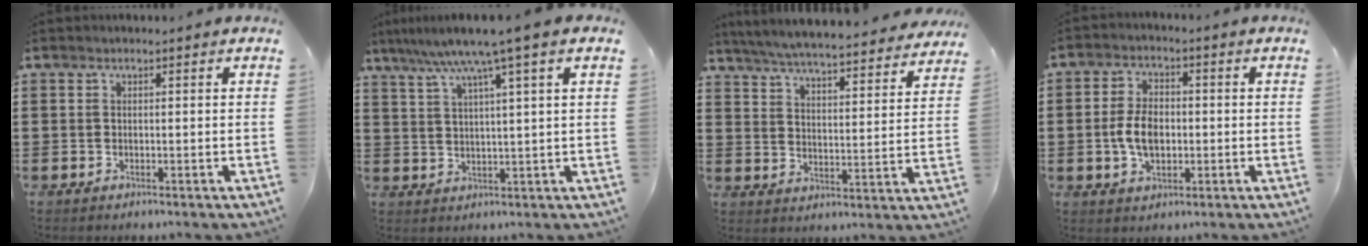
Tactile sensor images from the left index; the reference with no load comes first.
{"total": 7.4, "force": [4.7, -0.6, 5.7], "torque": [-0.124, -0.013, 0.076]}
{"total": 5.7, "force": [5.5, -0.4, 1.3], "torque": [-0.053, -0.041, 0.092]}
{"total": 6.1, "force": [-0.7, 3.6, 4.8], "torque": [-0.110, 0.003, -0.020]}